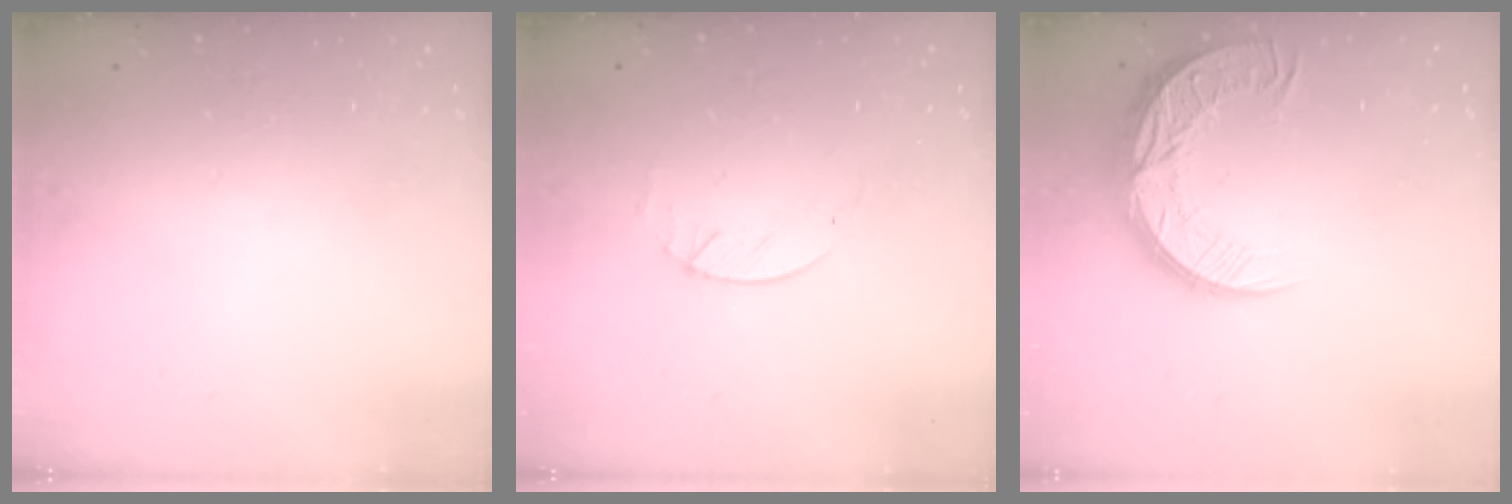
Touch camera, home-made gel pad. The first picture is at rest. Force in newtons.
{"total": 2.0, "press": 2.0, "slide": 0.2}
{"total": 14.6, "press": 14.5, "slide": 0.8}